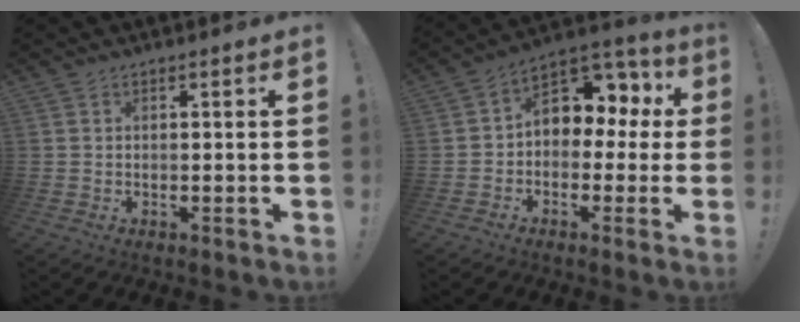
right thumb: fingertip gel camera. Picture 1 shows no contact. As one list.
[{"total": 9.8, "force": [2.7, 7.7, 5.3], "torque": [-0.077, -0.018, 0.056]}]